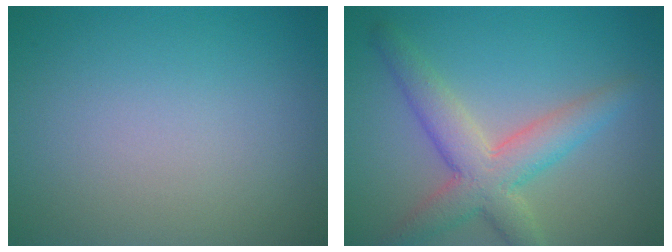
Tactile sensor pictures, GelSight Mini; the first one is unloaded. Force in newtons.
{"total": 5.4, "press": 5.4, "slide": 0.4}